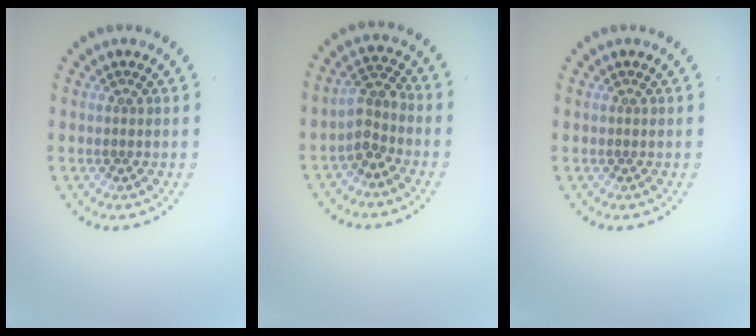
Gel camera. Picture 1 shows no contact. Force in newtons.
{"total": 2.5, "press": 2.0, "slide": 1.5}
{"total": 0.0}